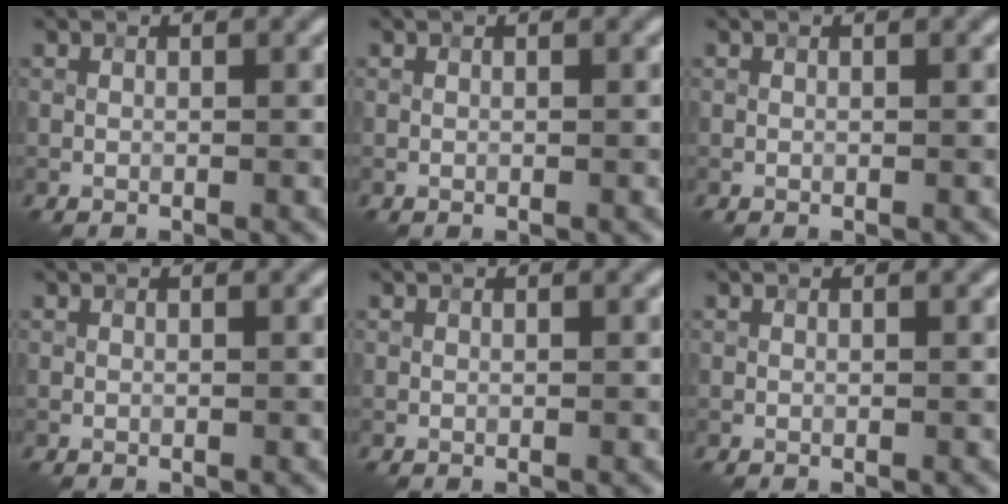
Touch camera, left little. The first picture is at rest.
{"total": 0.0}
{"total": 0.0}
{"total": 0.0}
{"total": 0.0}
{"total": 0.0}